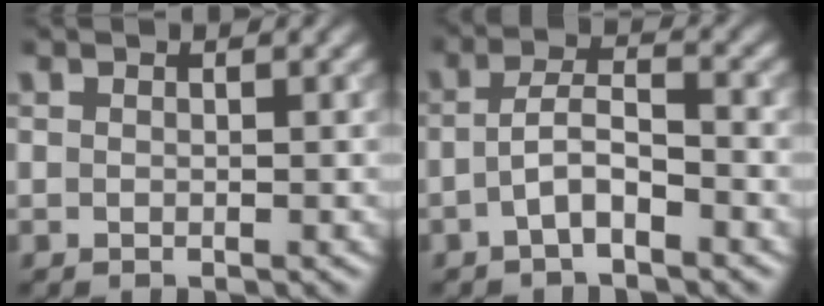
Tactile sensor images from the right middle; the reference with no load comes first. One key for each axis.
{"total": 3.0, "fx": -1.5, "fy": 0.9, "fz": 2.5, "tx": -0.052, "ty": 0.009, "tz": -0.035}